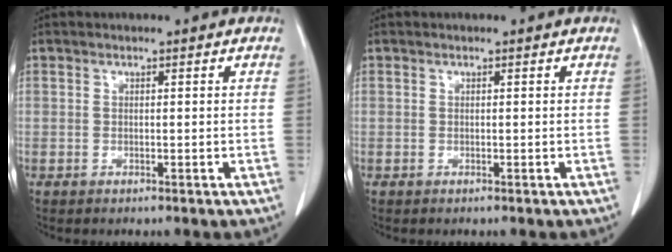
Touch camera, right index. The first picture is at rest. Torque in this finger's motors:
{"motor_torque": [0.00, 0.00, 0.01, 0.00]}